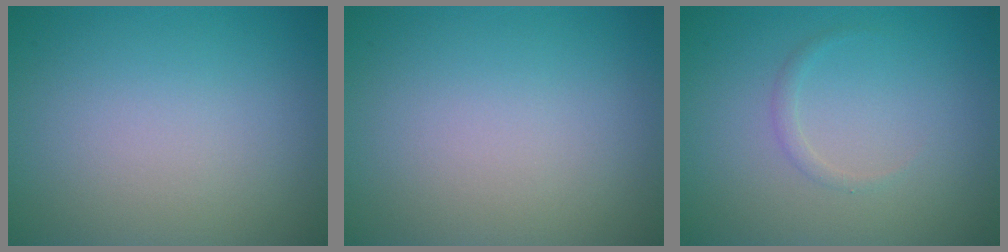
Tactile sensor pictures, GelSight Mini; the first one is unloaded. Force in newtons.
{"total": 0.0}
{"total": 0.8, "press": 0.8, "slide": 0.0}